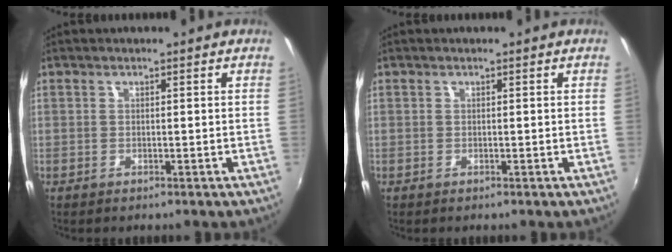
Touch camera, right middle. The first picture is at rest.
{"total": 0.0}